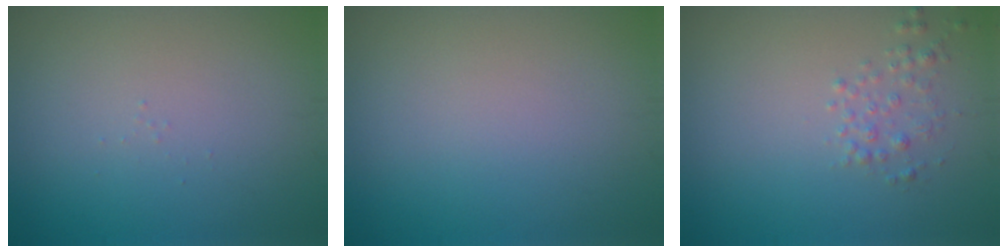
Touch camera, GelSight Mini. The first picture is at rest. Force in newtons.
{"total": 0.0}
{"total": 1.4, "press": 1.4, "slide": 0.0}